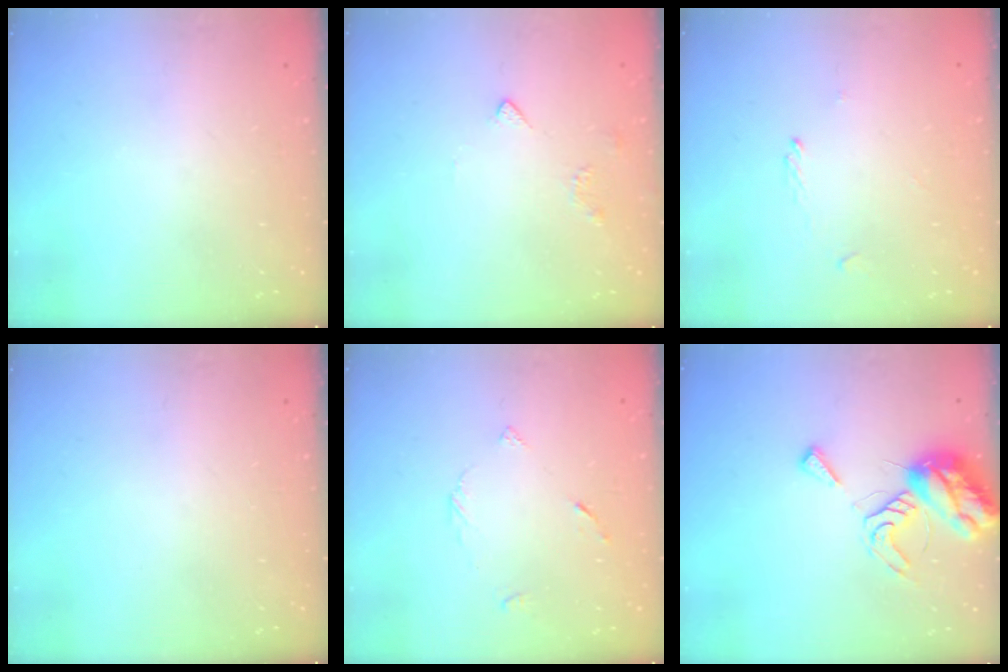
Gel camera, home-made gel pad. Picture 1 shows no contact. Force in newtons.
{"total": 2.9, "press": 2.8, "slide": 0.7}
{"total": 1.2, "press": 1.2, "slide": 0.3}
{"total": 0.0}
{"total": 3.6, "press": 3.6, "slide": 0.5}
{"total": 10.0, "press": 10.0, "slide": 1.1}